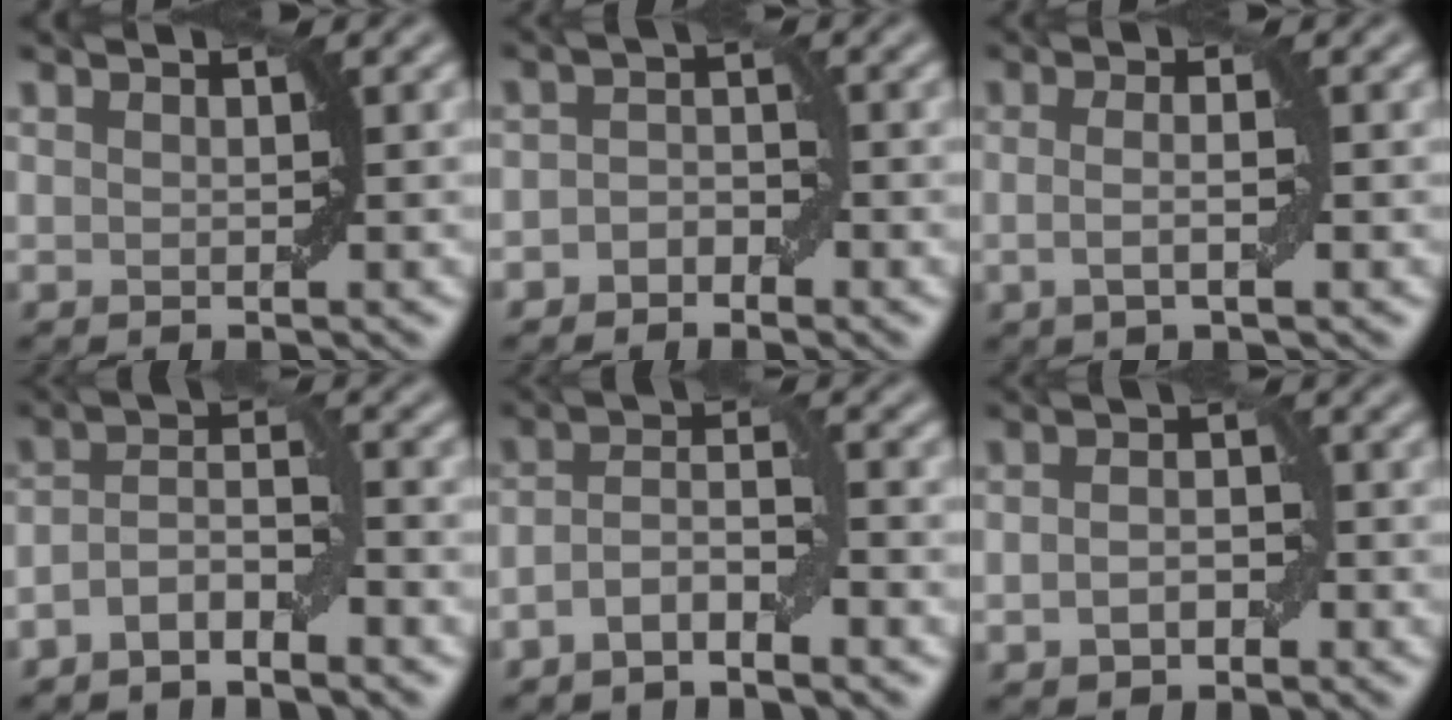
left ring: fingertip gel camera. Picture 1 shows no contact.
{"total": 1.9, "force": [-1.2, 1.3, 0.7], "torque": [-0.010, 0.008, -0.024]}
{"total": 2.5, "force": [-0.2, 0.6, 2.5], "torque": [-0.042, -0.002, -0.009]}
{"total": 3.5, "force": [-2.0, 1.4, 2.4], "torque": [-0.044, 0.013, -0.041]}
{"total": 3.8, "force": [-2.0, 1.4, 2.9], "torque": [-0.054, 0.011, -0.041]}
{"total": 2.7, "force": [-0.6, 1.8, 1.9], "torque": [-0.032, 0.002, -0.012]}